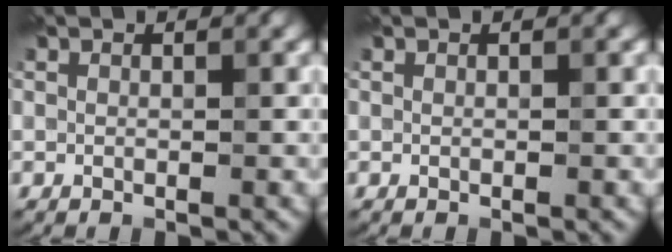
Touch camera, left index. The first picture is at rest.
{"total": 0.0}